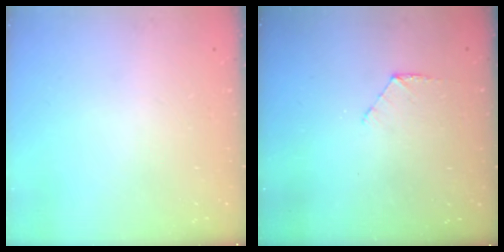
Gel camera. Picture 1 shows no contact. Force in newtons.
{"total": 4.6, "press": 4.5, "slide": 0.4}